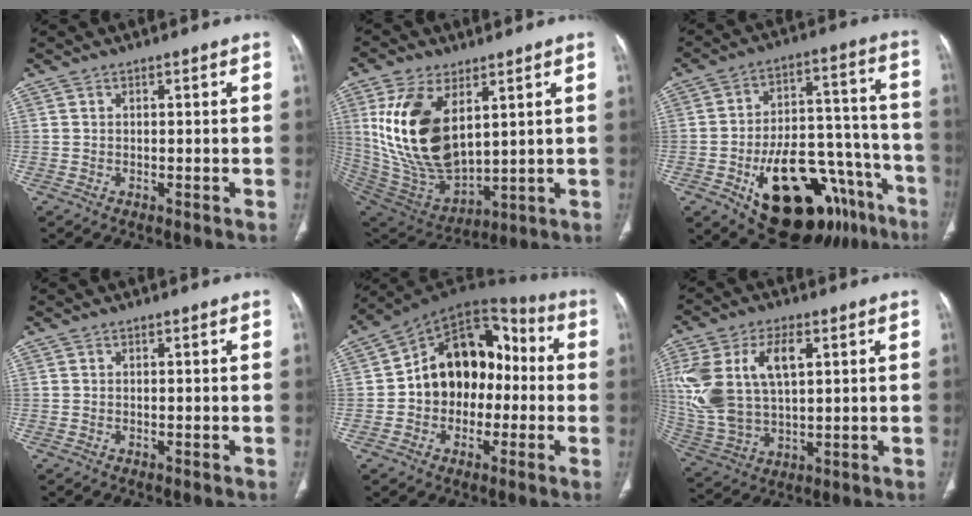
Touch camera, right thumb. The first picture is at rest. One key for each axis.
{"total": 20.4, "fx": 5.8, "fy": 11.1, "fz": 16.0, "tx": -0.302, "ty": -0.030, "tz": 0.131}
{"total": 27.0, "fx": -13.8, "fy": 13.9, "fz": 18.5, "tx": -0.204, "ty": 0.087, "tz": -0.190}
{"total": 0.0}
{"total": 17.1, "fx": -1.0, "fy": 12.6, "fz": 11.6, "tx": -0.129, "ty": 0.053, "tz": -0.027}
{"total": 18.2, "fx": 5.0, "fy": 10.3, "fz": 14.2, "tx": -0.300, "ty": 0.000, "tz": 0.102}